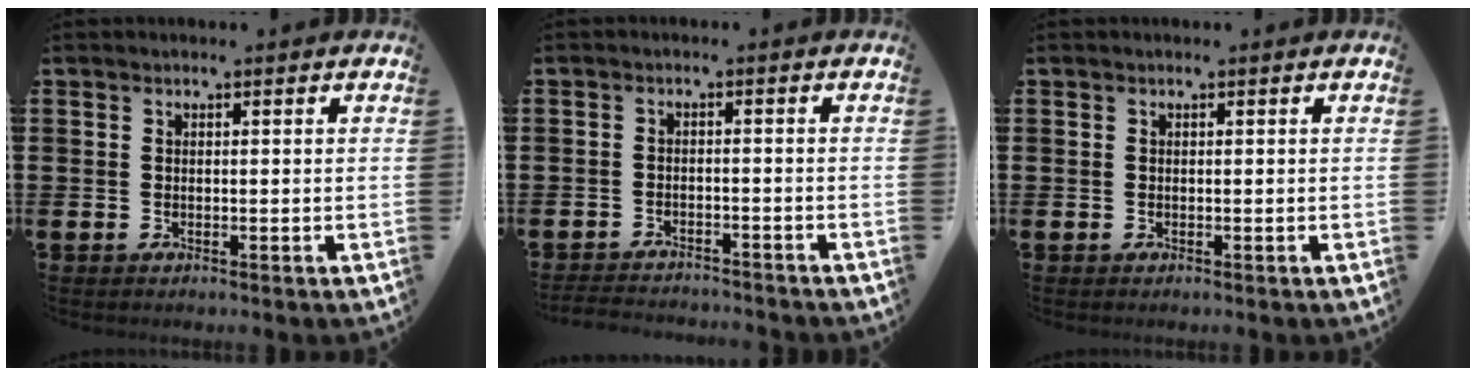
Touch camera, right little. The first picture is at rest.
{"total": 2.3, "force": [-2.3, 0.0, -0.1], "torque": [-0.002, 0.001, -0.050]}
{"total": 0.0}